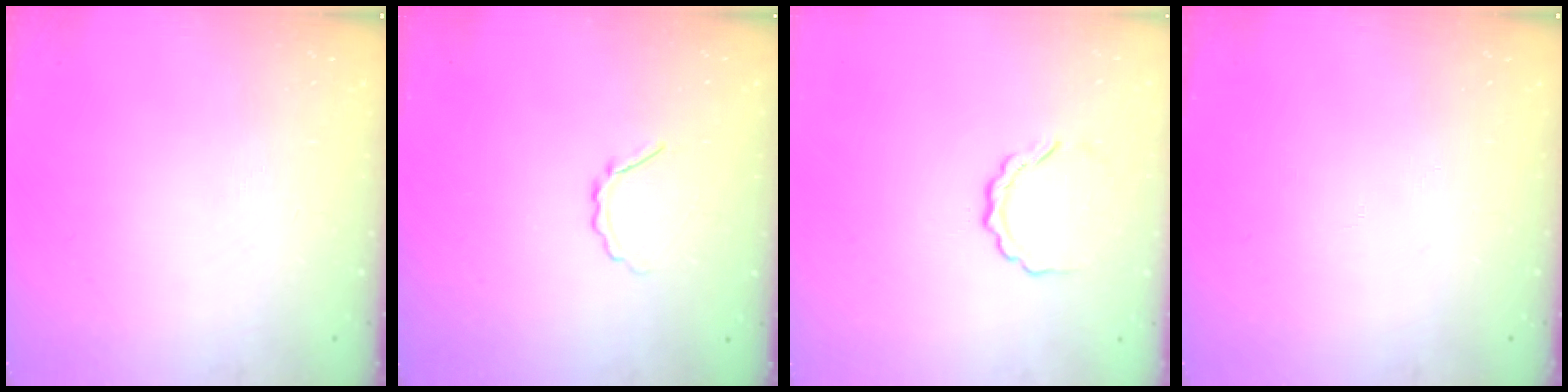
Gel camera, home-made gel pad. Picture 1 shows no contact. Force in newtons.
{"total": 2.8, "press": 2.7, "slide": 0.8}
{"total": 3.4, "press": 3.4, "slide": 0.2}
{"total": 0.0}